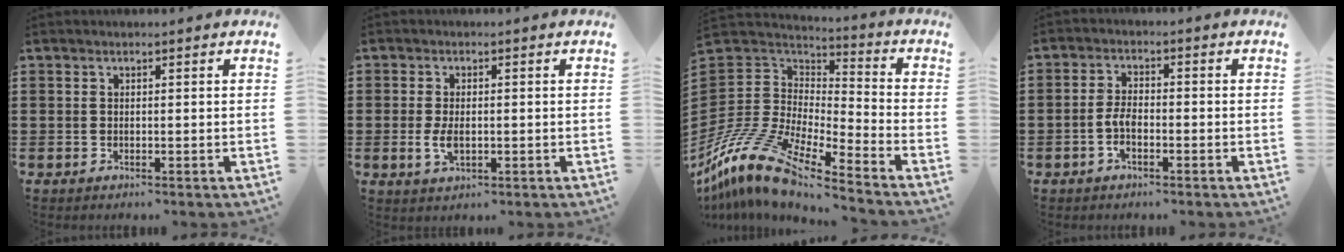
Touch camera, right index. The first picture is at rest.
{"total": 3.2, "force": [-0.4, 1.7, 2.7], "torque": [-0.065, -0.004, -0.009]}
{"total": 12.4, "force": [-10.3, 3.0, 6.2], "torque": [-0.163, 0.002, -0.210]}
{"total": 3.4, "force": [-1.4, 1.3, 2.8], "torque": [-0.073, -0.005, -0.033]}